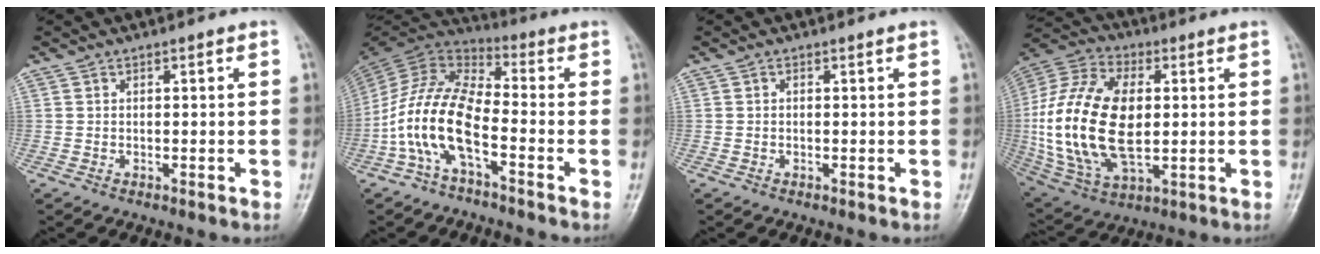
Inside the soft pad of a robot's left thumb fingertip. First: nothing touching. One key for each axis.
{"total": 13.2, "fx": -4.8, "fy": 5.6, "fz": 11.0, "tx": -0.231, "ty": 0.048, "tz": -0.103}
{"total": 0.0}
{"total": 23.0, "fx": 0.7, "fy": 12.6, "fz": 19.2, "tx": -0.402, "ty": -0.004, "tz": 0.017}